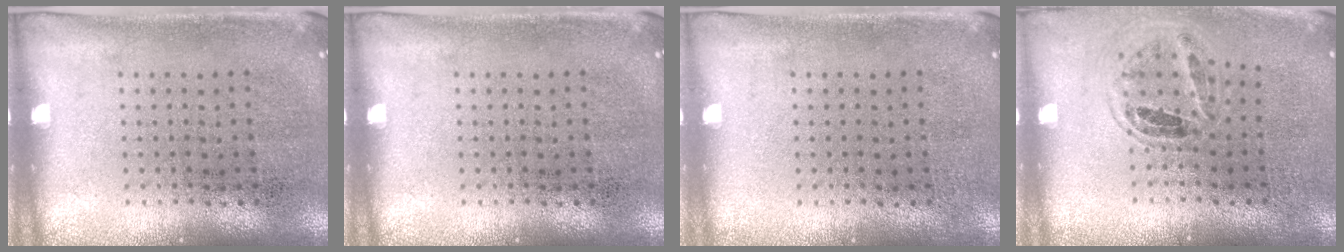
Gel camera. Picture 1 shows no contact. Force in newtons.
{"total": 0.0}
{"total": 0.0}
{"total": 0.9, "press": 0.9, "slide": 0.0}